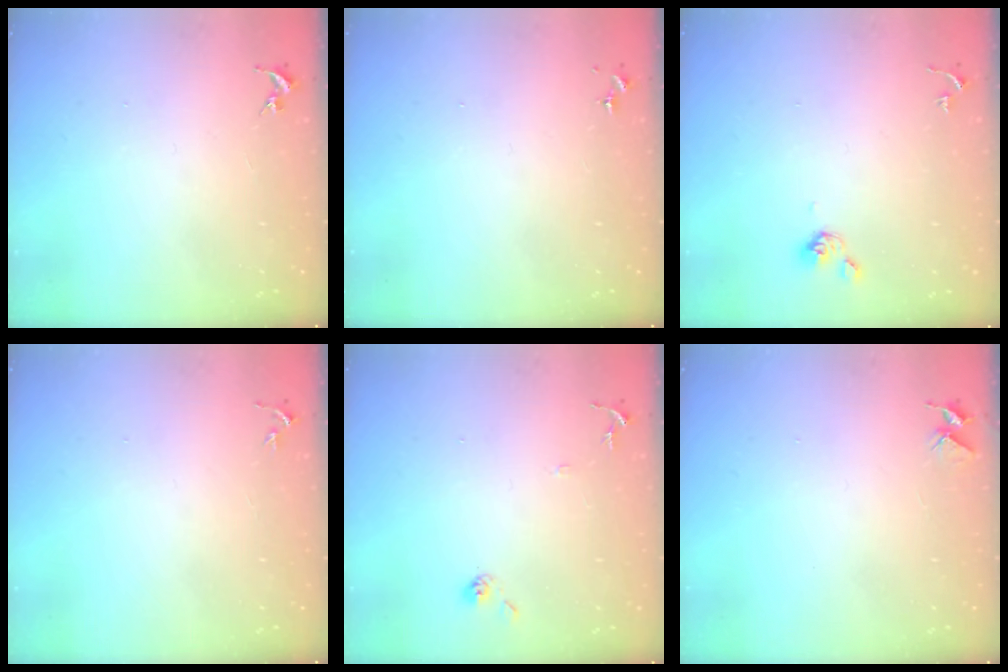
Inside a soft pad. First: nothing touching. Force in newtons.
{"total": 0.0}
{"total": 5.1, "press": 4.9, "slide": 1.4}
{"total": 3.3, "press": 3.2, "slide": 0.4}
{"total": 6.4, "press": 6.4, "slide": 0.4}
{"total": 4.0, "press": 4.0, "slide": 0.3}